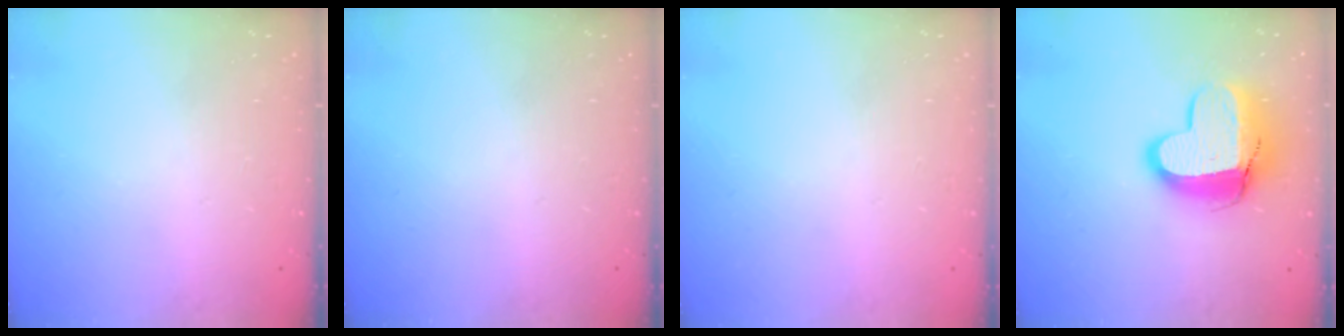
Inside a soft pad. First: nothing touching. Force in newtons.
{"total": 0.0}
{"total": 0.5, "press": 0.5, "slide": 0.1}
{"total": 12.7, "press": 12.7, "slide": 1.4}